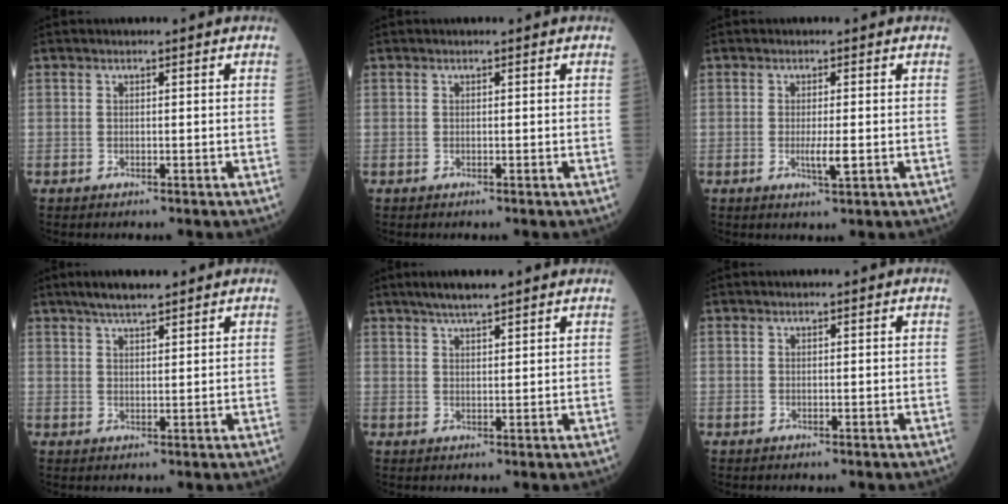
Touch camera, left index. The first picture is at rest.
{"total": 0.0}
{"total": 2.7, "force": [-0.5, 0.3, 2.7], "torque": [-0.051, -0.004, -0.007]}
{"total": 5.4, "force": [4.4, 0.8, 3.1], "torque": [-0.057, 0.019, 0.076]}
{"total": 5.8, "force": [4.6, 0.7, 3.4], "torque": [-0.056, 0.025, 0.078]}
{"total": 0.0}